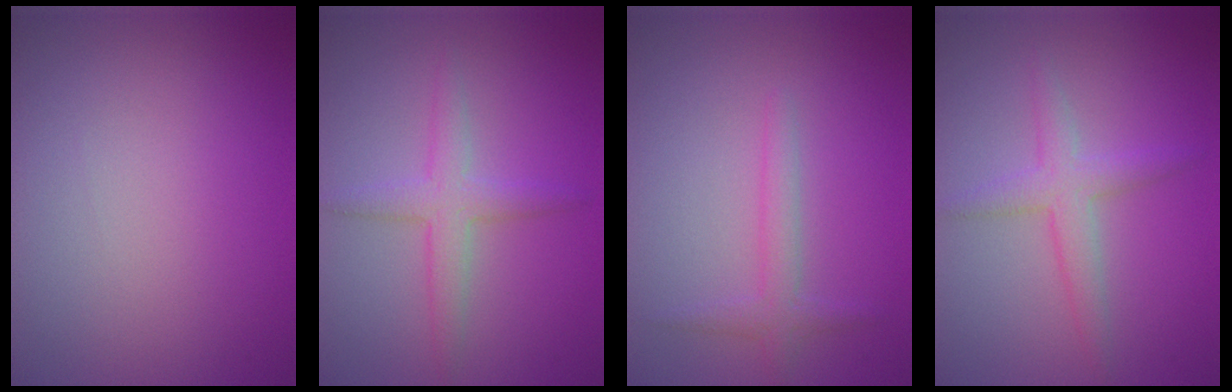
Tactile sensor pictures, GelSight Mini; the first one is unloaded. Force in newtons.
{"total": 2.8, "press": 2.8, "slide": 0.0}
{"total": 1.8, "press": 1.8, "slide": 0.1}
{"total": 2.7, "press": 2.7, "slide": 0.1}